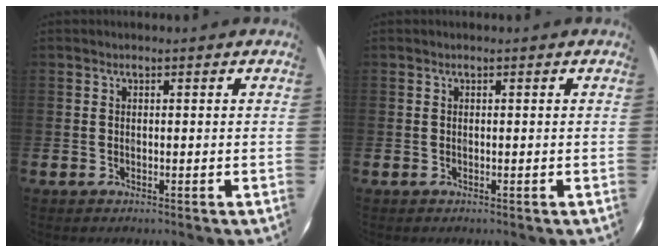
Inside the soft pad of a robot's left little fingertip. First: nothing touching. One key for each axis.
{"total": 0.0}